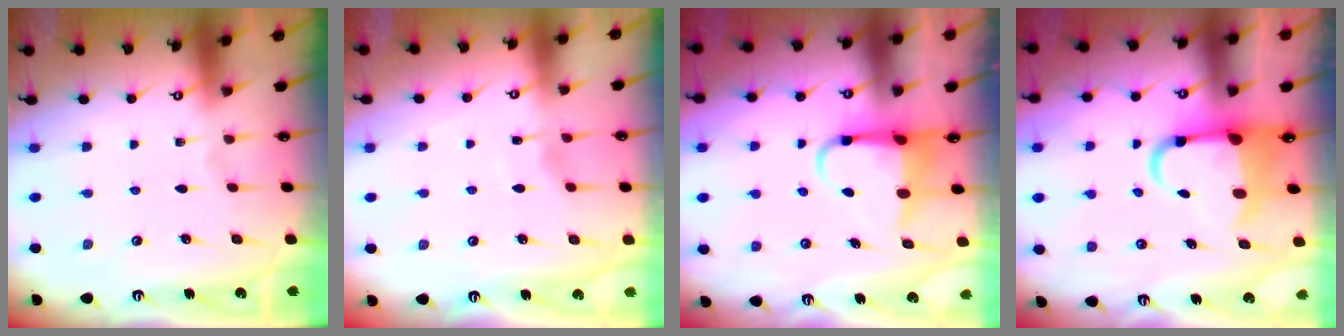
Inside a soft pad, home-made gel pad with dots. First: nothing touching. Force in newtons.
{"total": 3.0, "press": 2.9, "slide": 0.3}
{"total": 5.7, "press": 5.6, "slide": 1.1}
{"total": 7.6, "press": 7.3, "slide": 1.8}